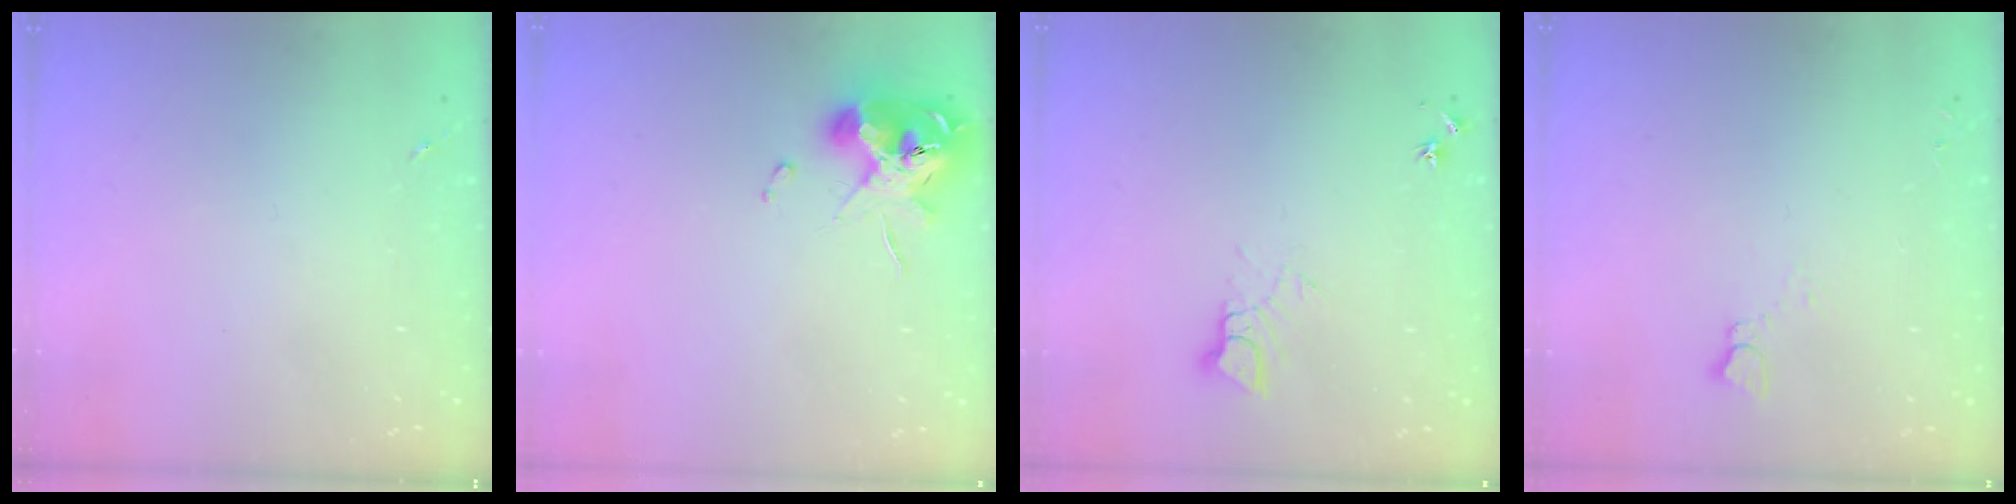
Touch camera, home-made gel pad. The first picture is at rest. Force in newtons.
{"total": 11.4, "press": 11.3, "slide": 1.8}
{"total": 5.4, "press": 5.4, "slide": 0.5}
{"total": 2.5, "press": 2.5, "slide": 0.2}